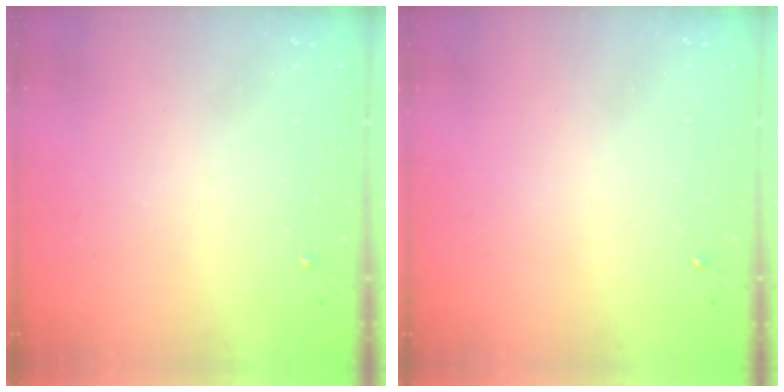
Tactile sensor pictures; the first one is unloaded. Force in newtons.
{"total": 0.0}